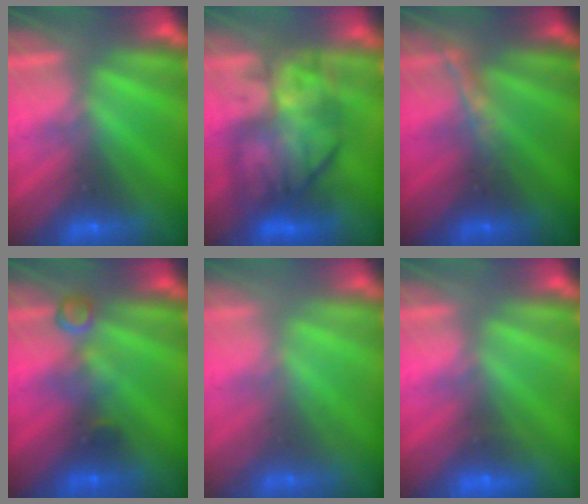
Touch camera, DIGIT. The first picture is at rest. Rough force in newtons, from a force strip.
{"total": 9.0}
{"total": 1.6}
{"total": 2.9}
{"total": 2.2}
{"total": 1.8}